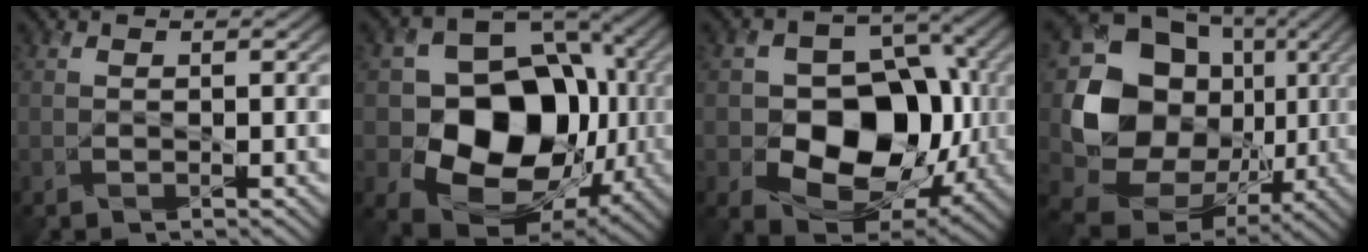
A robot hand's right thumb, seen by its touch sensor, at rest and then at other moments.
{"total": 16.3, "force": [-1.3, 12.7, 10.1], "torque": [-0.151, -0.029, -0.026]}
{"total": 14.5, "force": [-2.4, 10.7, 9.4], "torque": [-0.134, -0.008, -0.051]}
{"total": 18.4, "force": [1.2, 15.4, 10.0], "torque": [-0.221, -0.028, 0.040]}